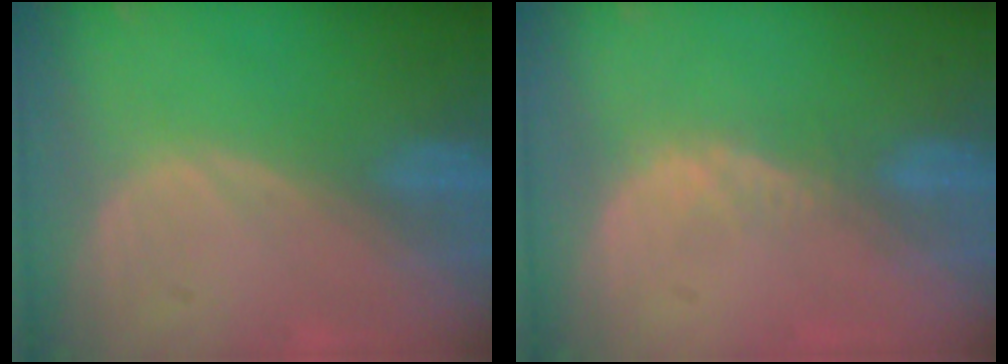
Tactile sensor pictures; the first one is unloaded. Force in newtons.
{"total": 2.1, "press": 1.5, "slide": 1.4}